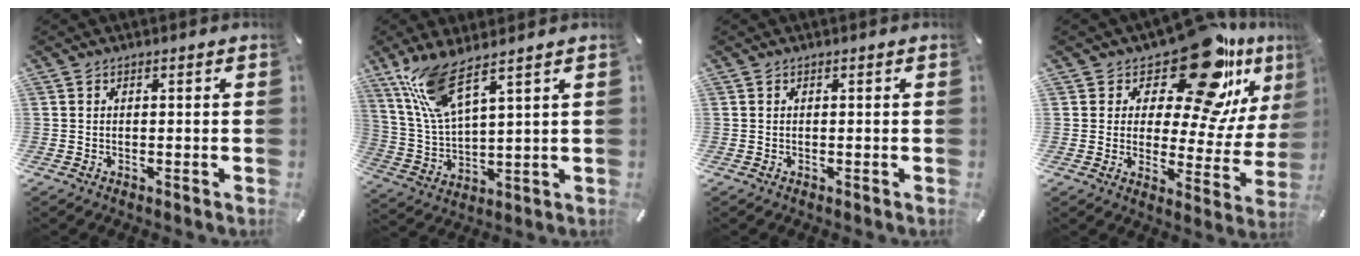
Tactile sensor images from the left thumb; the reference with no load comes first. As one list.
[{"total": 11.4, "force": [7.7, 3.1, 7.9], "torque": [-0.186, -0.019, 0.140]}, {"total": 0.0}, {"total": 19.5, "force": [14.2, 7.2, 11.2], "torque": [-0.158, -0.121, 0.237]}]